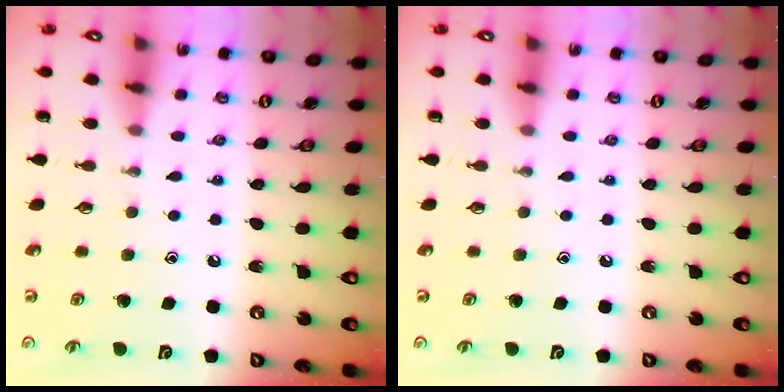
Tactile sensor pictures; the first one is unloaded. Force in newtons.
{"total": 0.0}